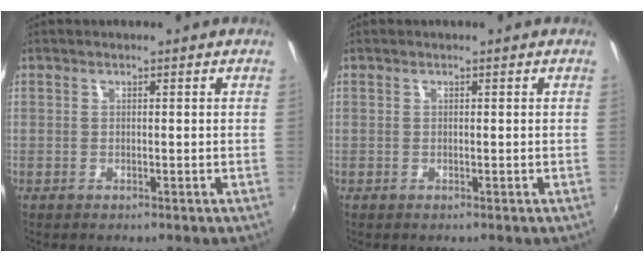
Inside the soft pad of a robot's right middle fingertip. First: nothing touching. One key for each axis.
{"total": 0.0}